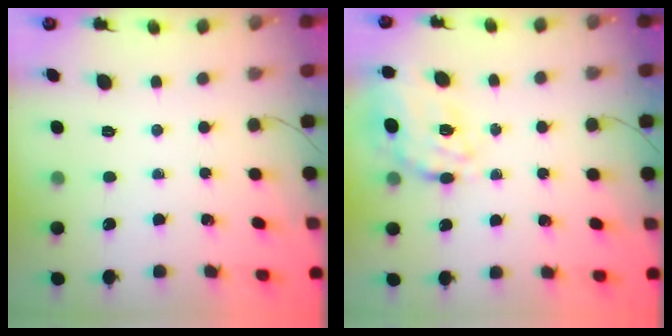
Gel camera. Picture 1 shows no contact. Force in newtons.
{"total": 11.1, "press": 10.5, "slide": 3.6}